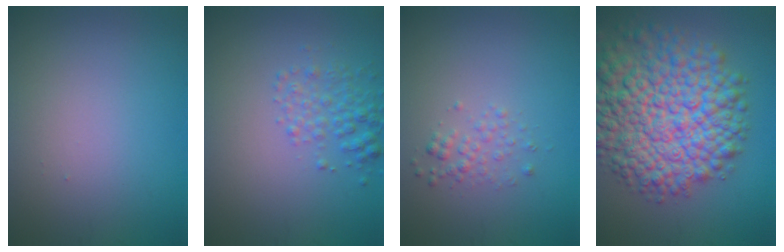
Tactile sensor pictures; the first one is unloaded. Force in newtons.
{"total": 2.5, "press": 2.5, "slide": 0.1}
{"total": 1.4, "press": 1.4, "slide": 0.1}
{"total": 12.8, "press": 12.8, "slide": 0.4}